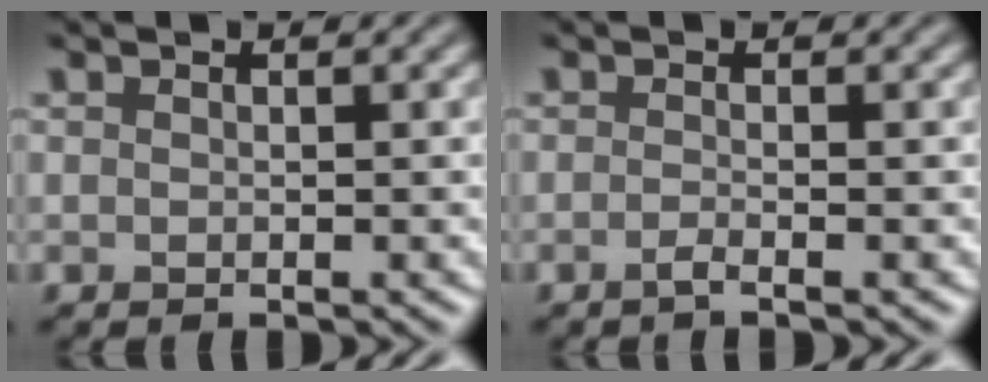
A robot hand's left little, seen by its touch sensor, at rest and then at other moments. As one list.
[{"total": 1.0, "force": [-0.9, -0.1, 0.5], "torque": [-0.012, -0.004, -0.020]}]